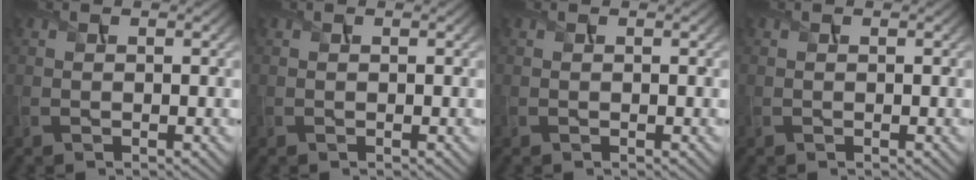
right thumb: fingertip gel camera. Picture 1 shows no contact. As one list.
[{"total": 0.0}, {"total": 0.0}, {"total": 0.0}]